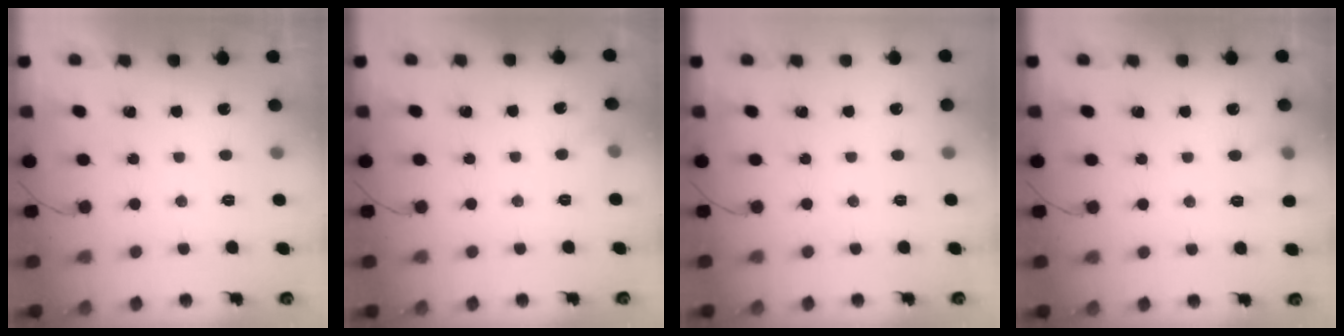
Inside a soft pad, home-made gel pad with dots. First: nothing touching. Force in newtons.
{"total": 6.5, "press": 3.6, "slide": 5.4}
{"total": 0.0}
{"total": 5.0, "press": 4.8, "slide": 1.4}